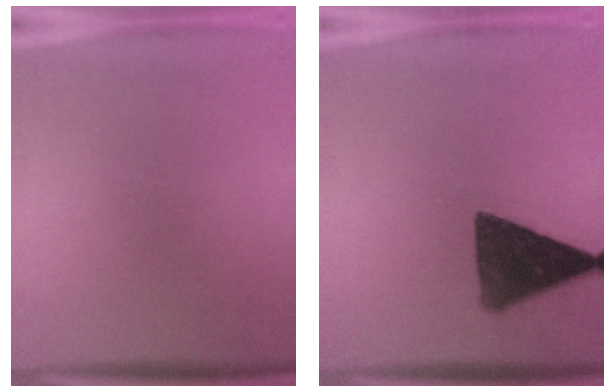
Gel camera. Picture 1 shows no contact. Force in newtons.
{"total": 13.2}